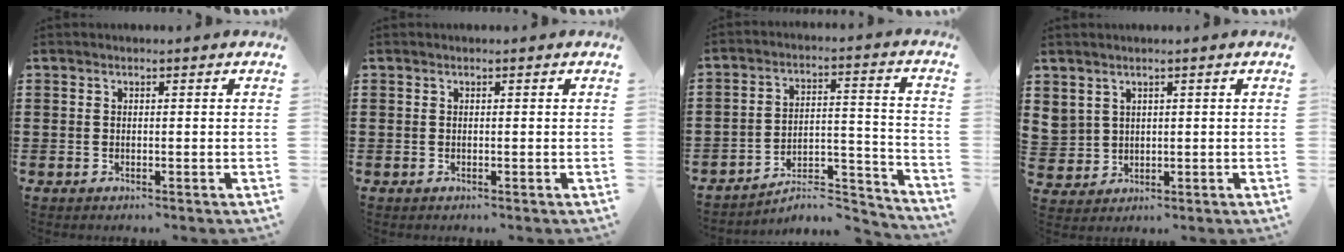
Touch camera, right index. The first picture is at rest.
{"total": 0.0}
{"total": 6.2, "force": [-5.7, 1.4, 2.2], "torque": [-0.032, 0.006, -0.112]}
{"total": 2.6, "force": [1.8, 1.8, 0.0], "torque": [-0.013, 0.005, 0.036]}